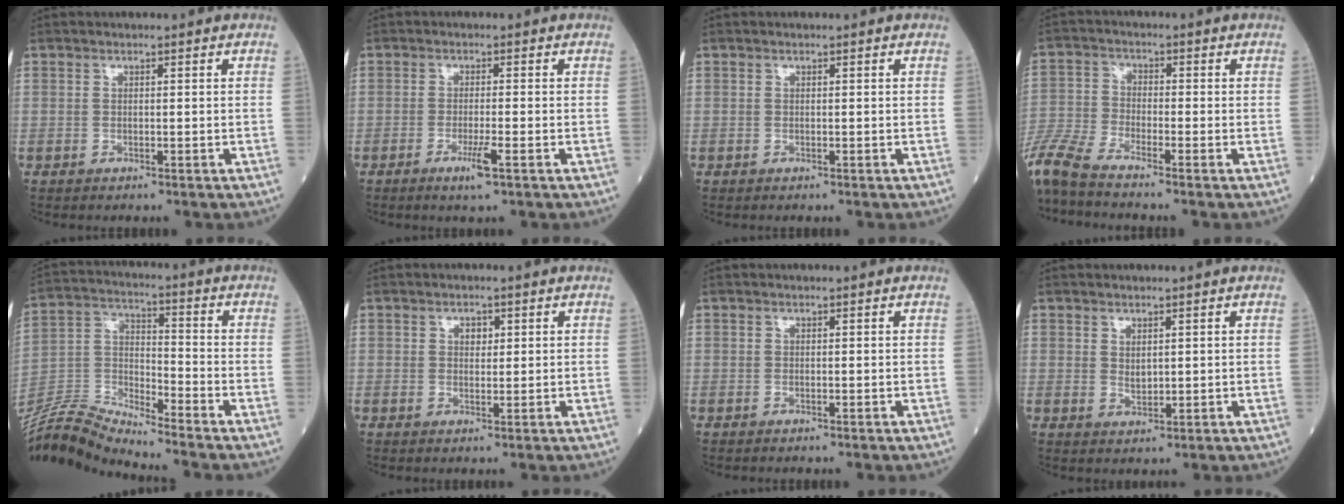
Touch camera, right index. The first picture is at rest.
{"total": 3.0, "force": [-1.5, -0.3, 2.5], "torque": [-0.051, -0.007, -0.027]}
{"total": 0.0}
{"total": 8.5, "force": [-7.6, -0.5, 3.6], "torque": [-0.087, -0.024, -0.158]}
{"total": 12.2, "force": [-12.0, -1.2, 2.1], "torque": [-0.053, 0.022, -0.235]}
{"total": 1.8, "force": [0.7, 1.2, 1.1], "torque": [-0.016, 0.001, 0.010]}
{"total": 0.0}
{"total": 1.7, "force": [0.6, 1.0, 1.3], "torque": [-0.024, -0.004, 0.016]}